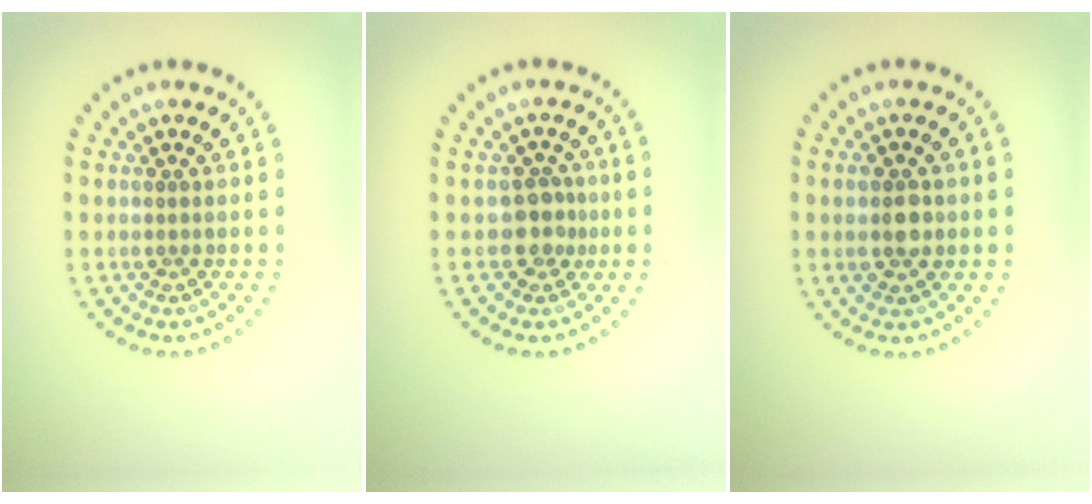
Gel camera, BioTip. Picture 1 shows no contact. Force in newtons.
{"total": 2.1, "press": 1.8, "slide": 1.2}
{"total": 2.6, "press": 2.5, "slide": 0.3}